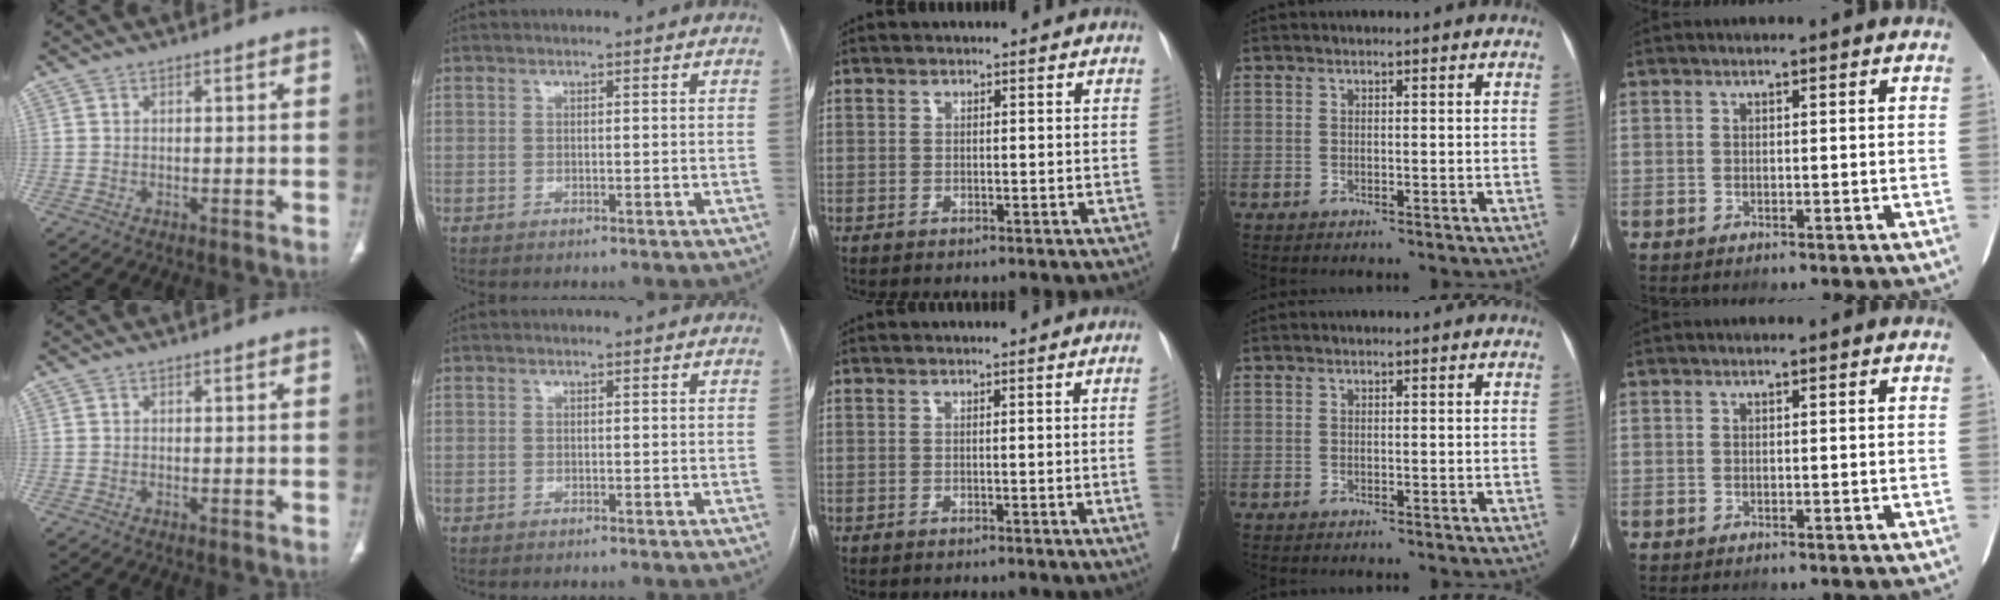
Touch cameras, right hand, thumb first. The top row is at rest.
{"middle": {"total": 2.2, "force": [-0.4, -0.8, 2.0], "torque": [-0.025, -0.002, -0.005]}}